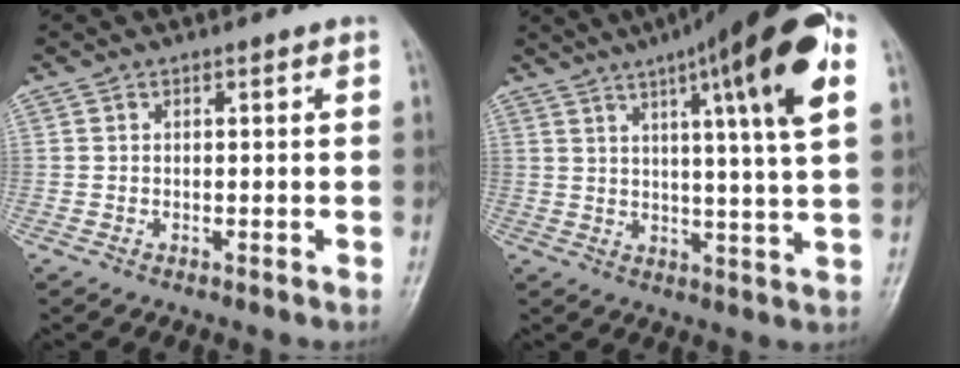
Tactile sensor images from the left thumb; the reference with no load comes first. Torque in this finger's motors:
{"motor_torque": [0.72, 0.71, 1.70, -1.07, 0.14]}